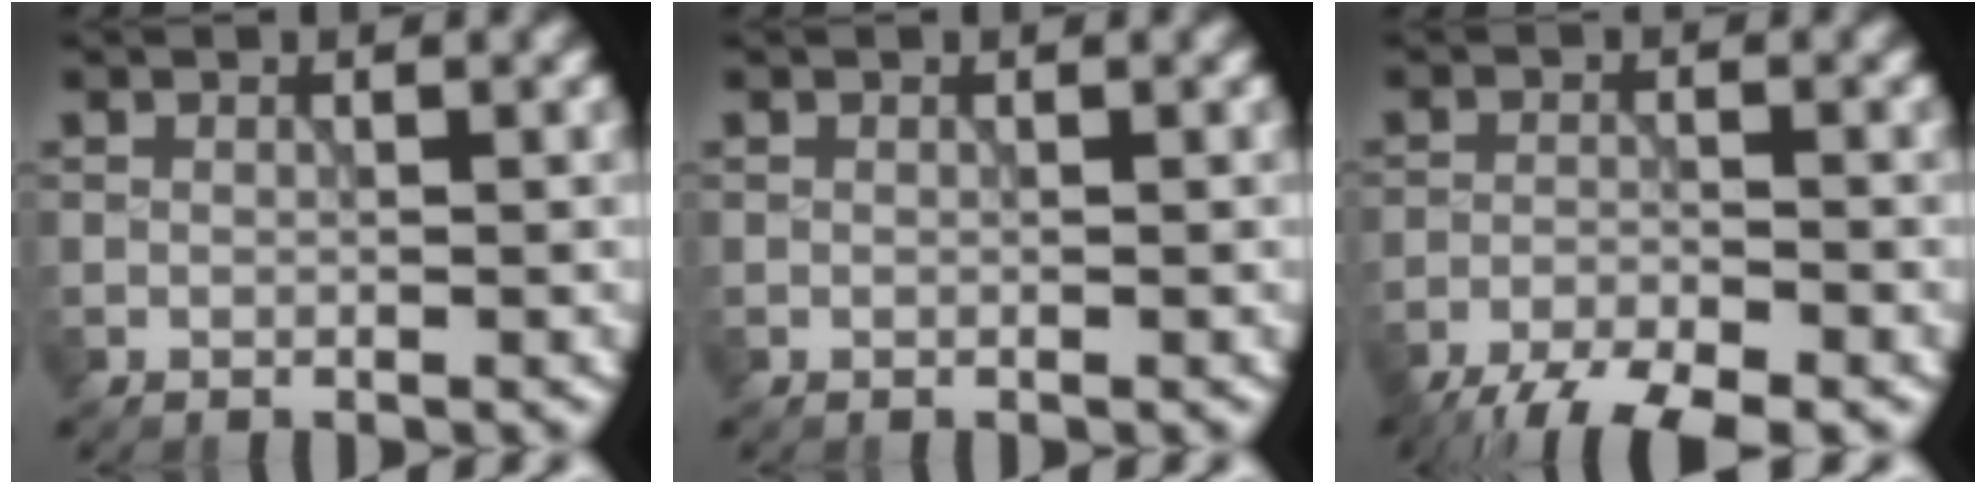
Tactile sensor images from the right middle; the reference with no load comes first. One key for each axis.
{"total": 0.0}
{"total": 7.2, "fx": -6.0, "fy": 1.4, "fz": 3.7, "tx": -0.071, "ty": -0.023, "tz": -0.100}